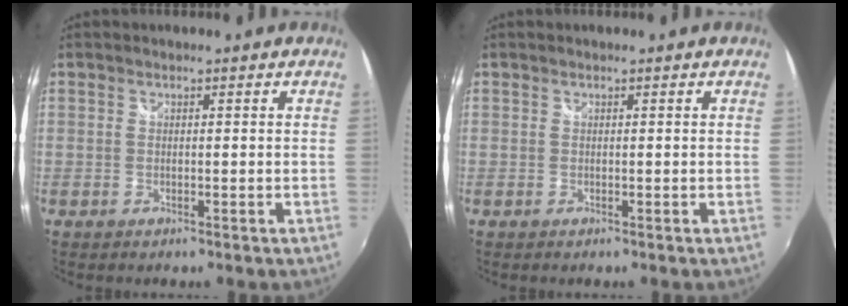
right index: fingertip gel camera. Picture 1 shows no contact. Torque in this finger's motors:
{"motor_torque": [0.01, 0.01, -0.01, -0.01]}